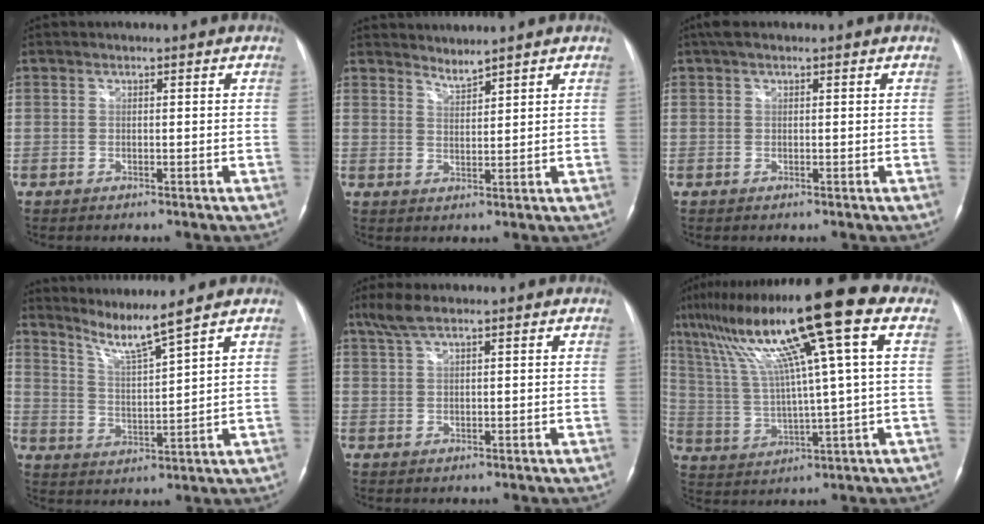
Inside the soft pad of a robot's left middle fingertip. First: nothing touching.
{"total": 2.1, "force": [2.1, -0.4, 0.0], "torque": [-0.001, -0.004, 0.044]}
{"total": 2.5, "force": [1.6, 0.9, 1.7], "torque": [-0.036, 0.027, 0.027]}
{"total": 5.9, "force": [5.0, -2.0, 2.3], "torque": [-0.050, -0.019, 0.099]}
{"total": 3.6, "force": [2.5, 0.5, 2.5], "torque": [-0.061, 0.018, 0.054]}
{"total": 20.1, "force": [9.2, -0.2, 17.8], "torque": [-0.310, 0.043, 0.153]}